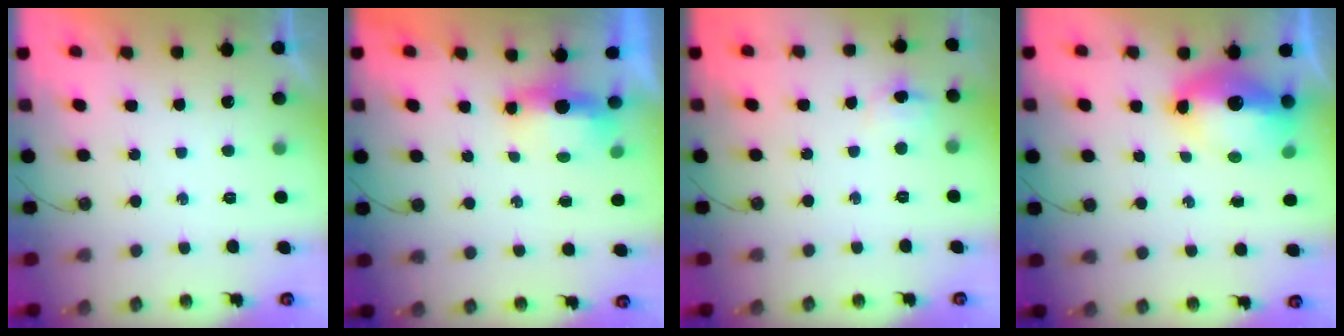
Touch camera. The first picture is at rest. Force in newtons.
{"total": 6.6, "press": 5.4, "slide": 3.9}
{"total": 3.9, "press": 3.6, "slide": 1.5}
{"total": 11.6, "press": 11.6, "slide": 1.3}